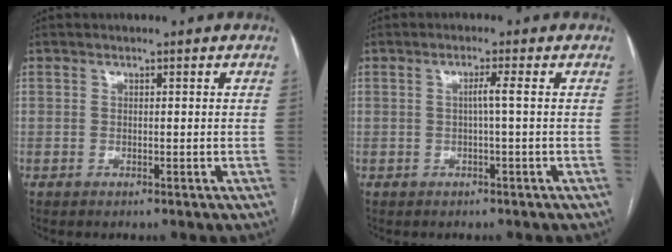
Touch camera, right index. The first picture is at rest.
{"total": 1.7, "force": [-0.2, -0.4, 1.6], "torque": [-0.026, 0.003, -0.004]}